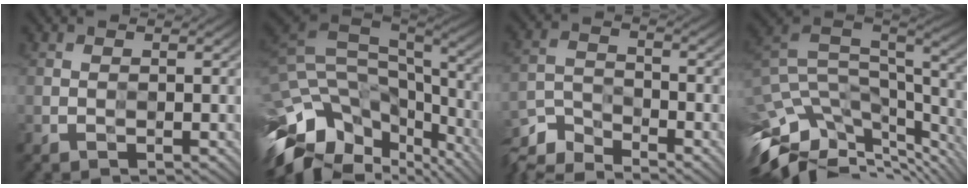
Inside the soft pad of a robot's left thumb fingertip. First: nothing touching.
{"total": 15.9, "force": [-8.2, 8.8, 10.3], "torque": [-0.259, -0.019, -0.131]}
{"total": 6.5, "force": [-5.9, 1.7, 2.2], "torque": [-0.056, -0.012, -0.130]}
{"total": 14.1, "force": [-7.4, 5.5, 10.6], "torque": [-0.253, 0.001, -0.119]}